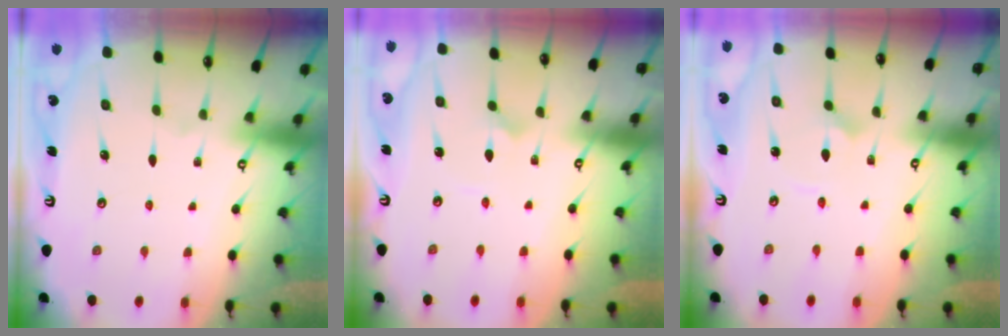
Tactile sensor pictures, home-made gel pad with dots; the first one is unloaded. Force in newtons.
{"total": 2.8, "press": 2.8, "slide": 0.2}
{"total": 2.3, "press": 2.3, "slide": 0.3}